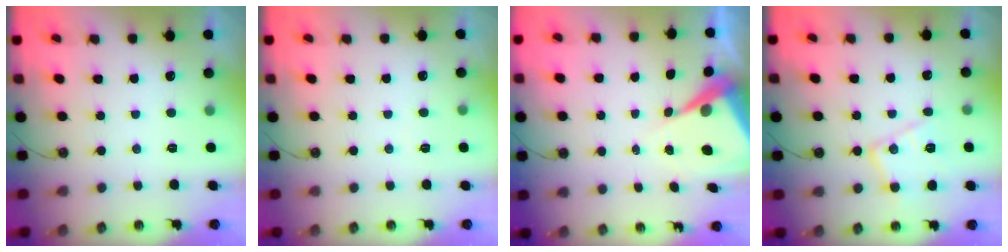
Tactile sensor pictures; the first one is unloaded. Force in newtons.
{"total": 3.2, "press": 3.2, "slide": 0.6}
{"total": 9.3, "press": 9.3, "slide": 0.8}
{"total": 12.9, "press": 12.9, "slide": 0.4}